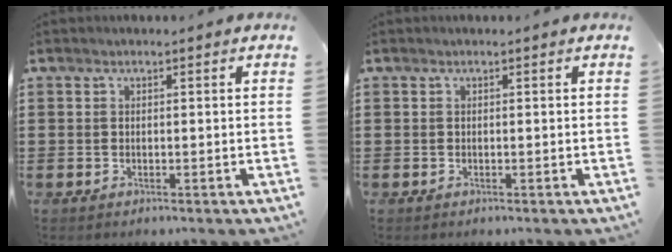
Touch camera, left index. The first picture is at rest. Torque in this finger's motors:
{"motor_torque": [0.00, 0.00, 0.00, -0.01]}